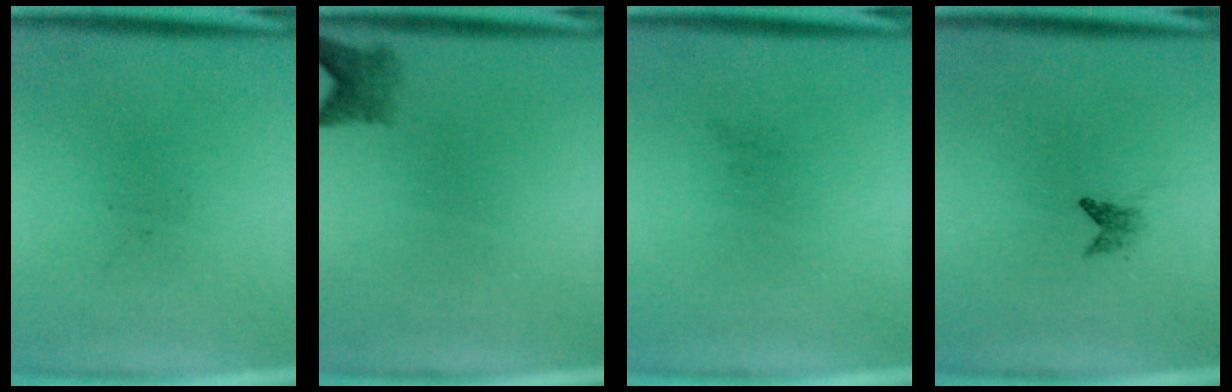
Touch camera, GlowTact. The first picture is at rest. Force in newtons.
{"total": 2.4}
{"total": 0.0}
{"total": 1.2}